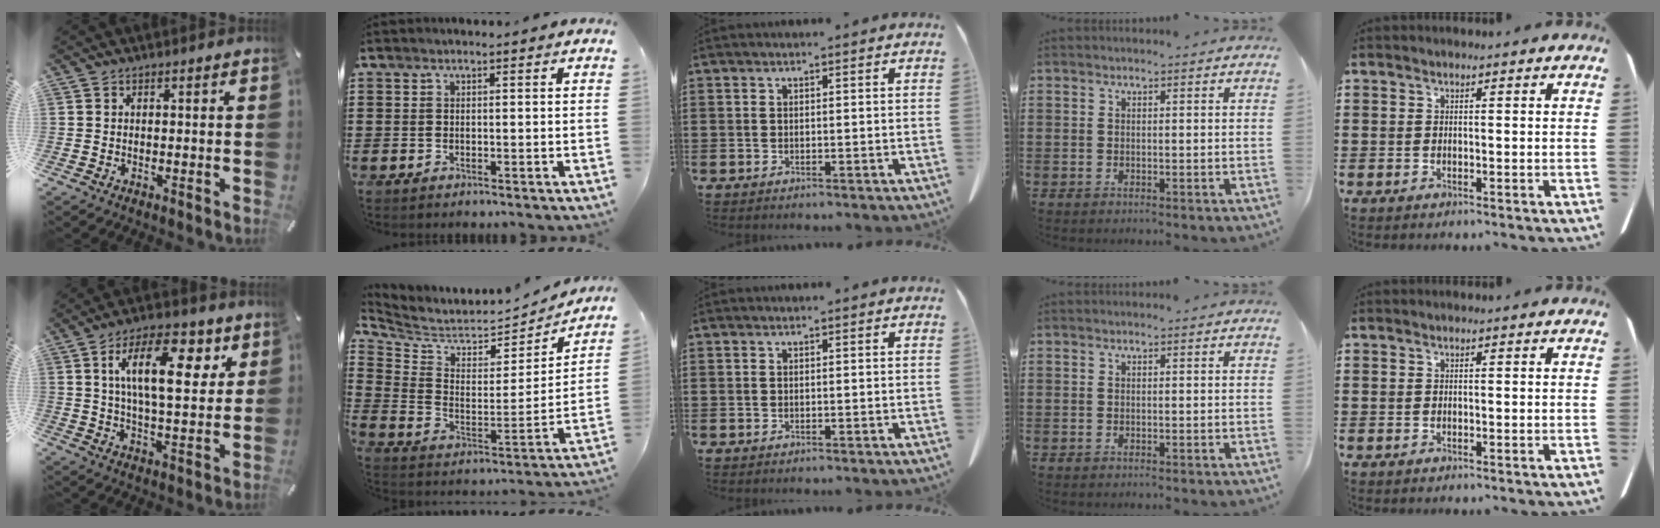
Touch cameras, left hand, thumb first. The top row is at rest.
{"thumb": {"total": 16.8, "force": [6.5, 7.8, 13.4], "torque": [-0.213, -0.003, 0.103]}, "index": {"total": 5.4, "force": [5.0, 1.7, 1.0], "torque": [-0.052, -0.045, 0.084]}}